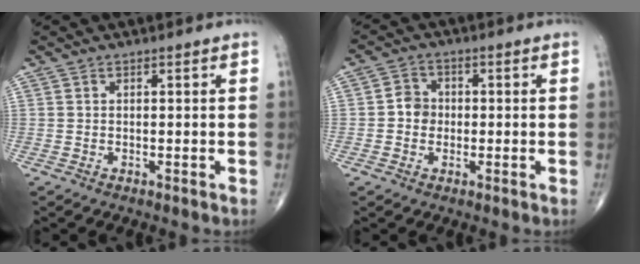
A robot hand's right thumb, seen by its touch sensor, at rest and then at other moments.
{"total": 4.0, "force": [-0.3, 3.6, 1.7], "torque": [-0.010, 0.011, -0.014]}